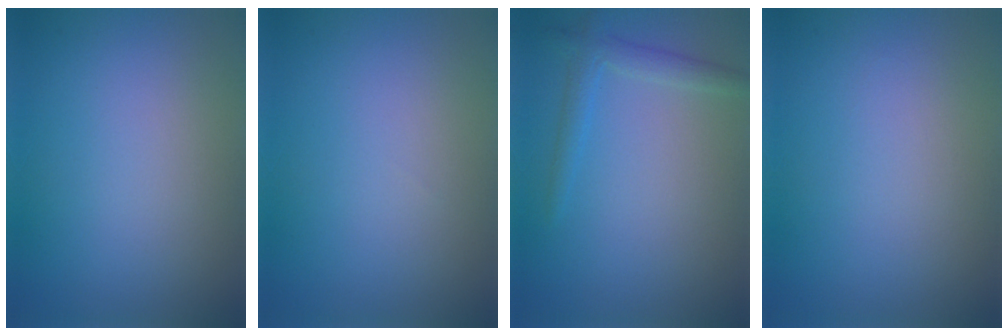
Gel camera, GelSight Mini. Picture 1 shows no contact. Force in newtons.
{"total": 0.0}
{"total": 1.2, "press": 1.2, "slide": 0.1}
{"total": 0.0}